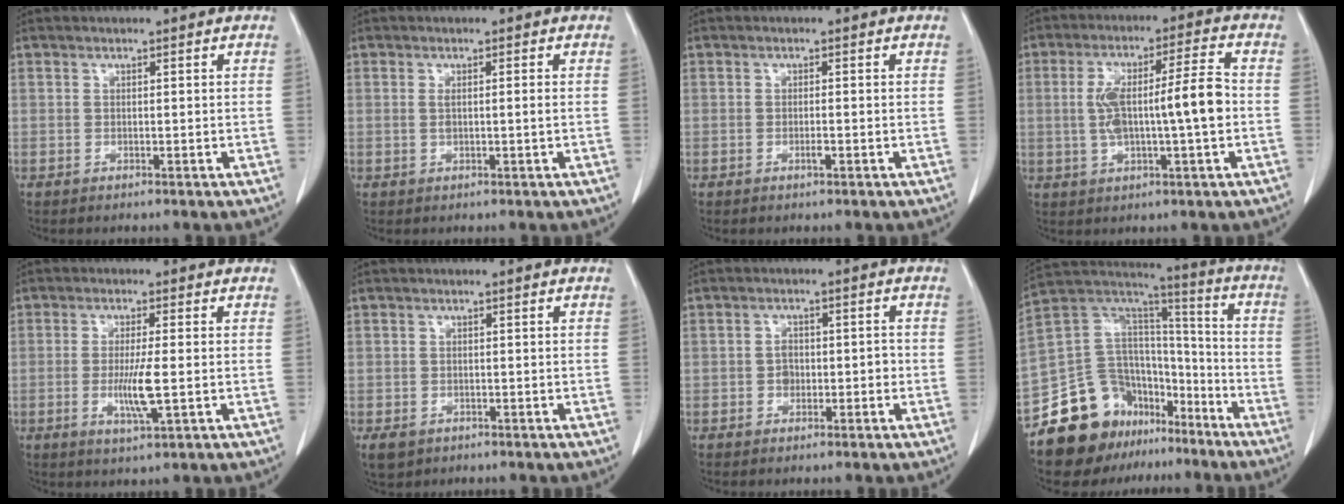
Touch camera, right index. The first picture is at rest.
{"total": 1.7, "force": [0.0, 0.1, 1.7], "torque": [-0.033, -0.001, 0.002]}
{"total": 1.1, "force": [-0.5, 0.1, 1.0], "torque": [-0.021, -0.001, -0.008]}
{"total": 10.9, "force": [-0.6, 1.3, 10.8], "torque": [-0.194, 0.022, -0.010]}
{"total": 5.8, "force": [-1.1, 0.2, 5.7], "torque": [-0.111, -0.014, -0.018]}
{"total": 3.5, "force": [-1.8, 2.8, 1.2], "torque": [-0.022, -0.003, -0.021]}
{"total": 2.8, "force": [-0.7, 1.9, 2.0], "torque": [-0.027, 0.013, -0.011]}
{"total": 18.9, "force": [-13.2, 11.5, 7.2], "torque": [-0.121, 0.092, -0.219]}